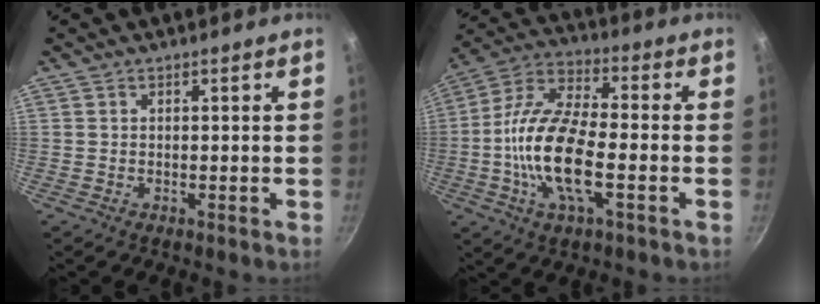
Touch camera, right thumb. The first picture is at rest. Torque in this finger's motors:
{"motor_torque": [1.22, 1.17, 1.89, -0.85, 0.65]}